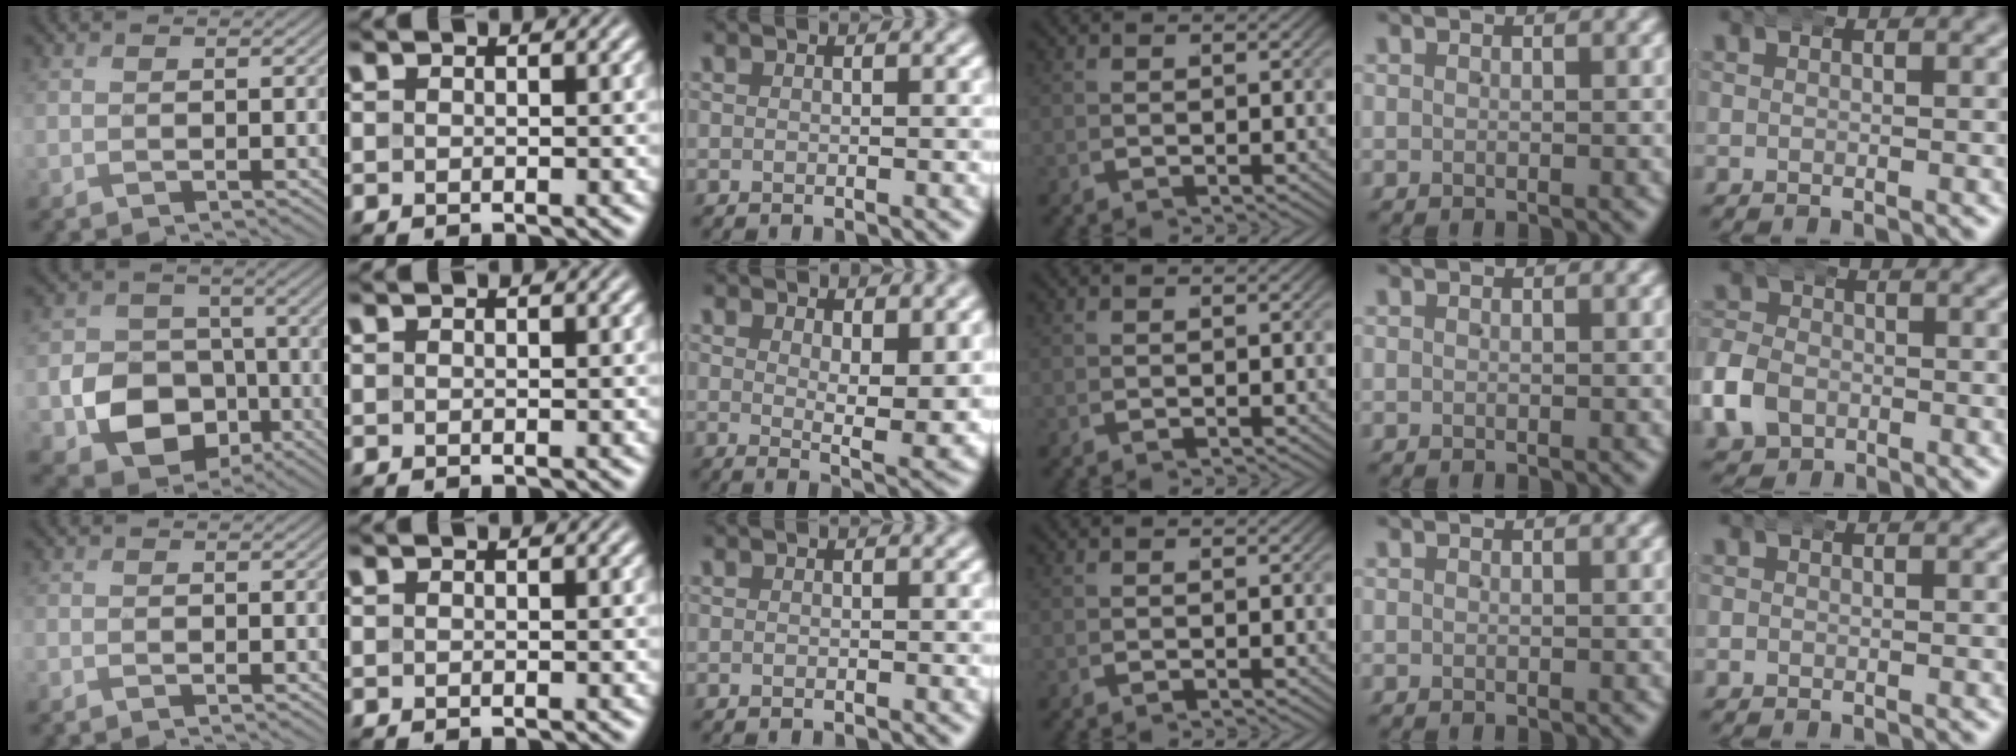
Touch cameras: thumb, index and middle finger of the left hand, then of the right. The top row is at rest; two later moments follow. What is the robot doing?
{"motion": "wrap", "object": "arm wrap"}